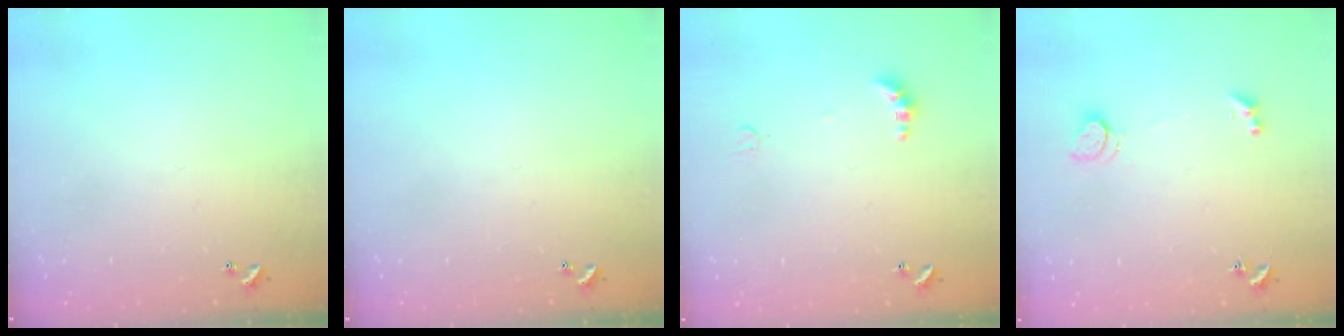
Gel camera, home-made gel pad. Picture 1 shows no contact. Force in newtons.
{"total": 0.0}
{"total": 3.2, "press": 3.1, "slide": 0.8}
{"total": 4.0, "press": 3.9, "slide": 0.8}